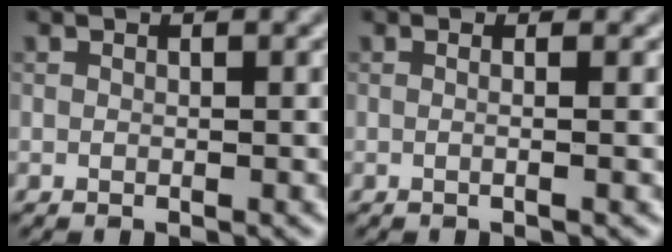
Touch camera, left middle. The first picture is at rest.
{"total": 2.3, "force": [0.4, 1.1, 2.0], "torque": [-0.003, -0.001, -0.021]}